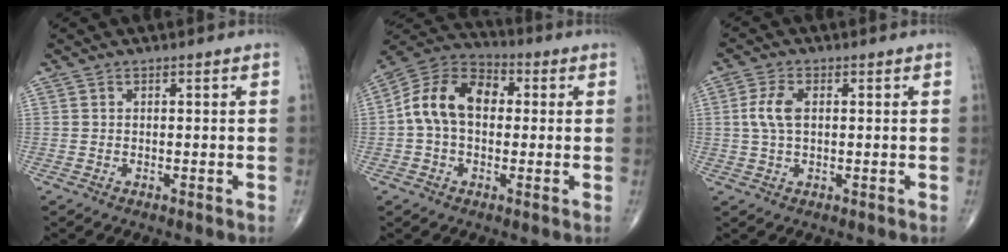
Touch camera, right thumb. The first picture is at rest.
{"total": 12.8, "force": [0.9, 8.6, 9.4], "torque": [-0.159, 0.034, 0.003]}
{"total": 4.9, "force": [0.6, 2.6, 4.1], "torque": [-0.098, 0.006, 0.010]}